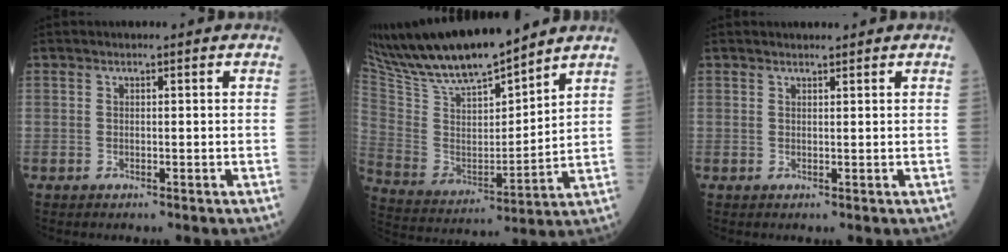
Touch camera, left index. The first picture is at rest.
{"total": 17.5, "force": [15.4, 2.2, 7.9], "torque": [-0.155, -0.003, 0.291]}
{"total": 1.2, "force": [1.2, 0.1, 0.3], "torque": [-0.006, 0.005, 0.021]}